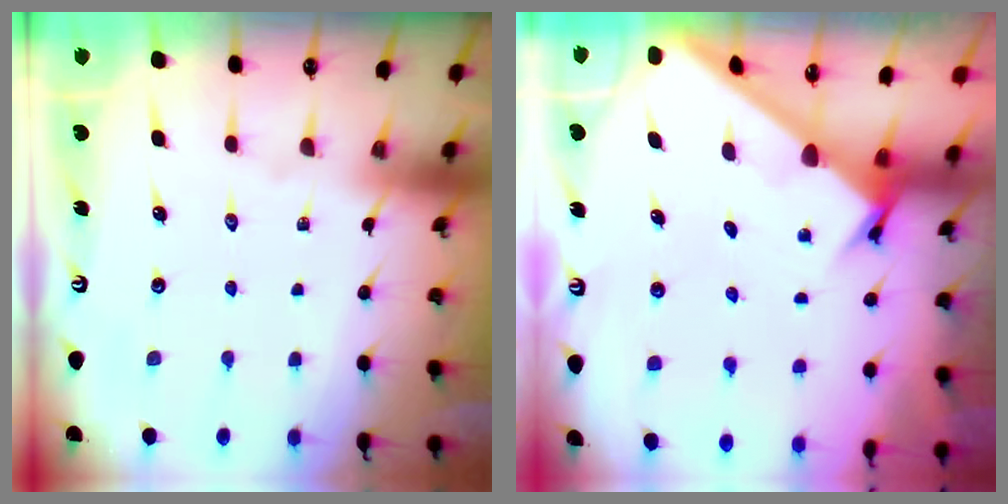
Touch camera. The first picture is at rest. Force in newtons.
{"total": 1.8, "press": 1.8, "slide": 0.2}